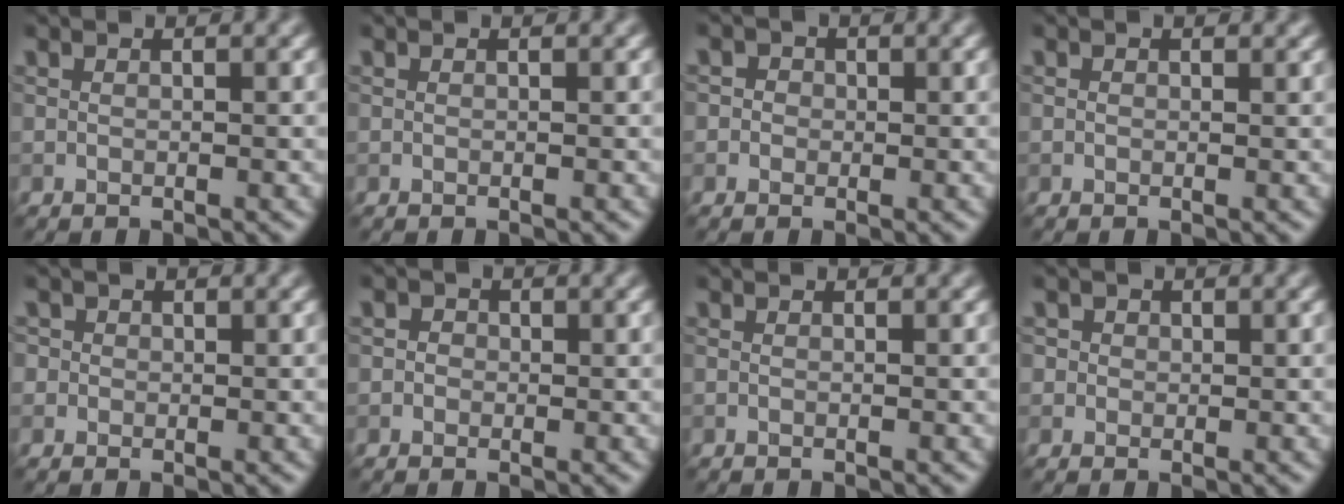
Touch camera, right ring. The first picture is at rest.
{"total": 0.0}
{"total": 2.4, "force": [0.7, 2.1, 0.9], "torque": [0.007, 0.010, -0.012]}
{"total": 0.6, "force": [0.2, 0.5, 0.4], "torque": [-0.006, -0.002, 0.000]}
{"total": 2.1, "force": [0.8, 1.8, 0.8], "torque": [-0.001, 0.011, -0.005]}
{"total": 1.6, "force": [0.3, 1.4, 0.7], "torque": [0.007, 0.006, -0.017]}
{"total": 0.0}
{"total": 2.2, "force": [0.9, 1.8, 0.8], "torque": [-0.004, 0.010, 0.003]}